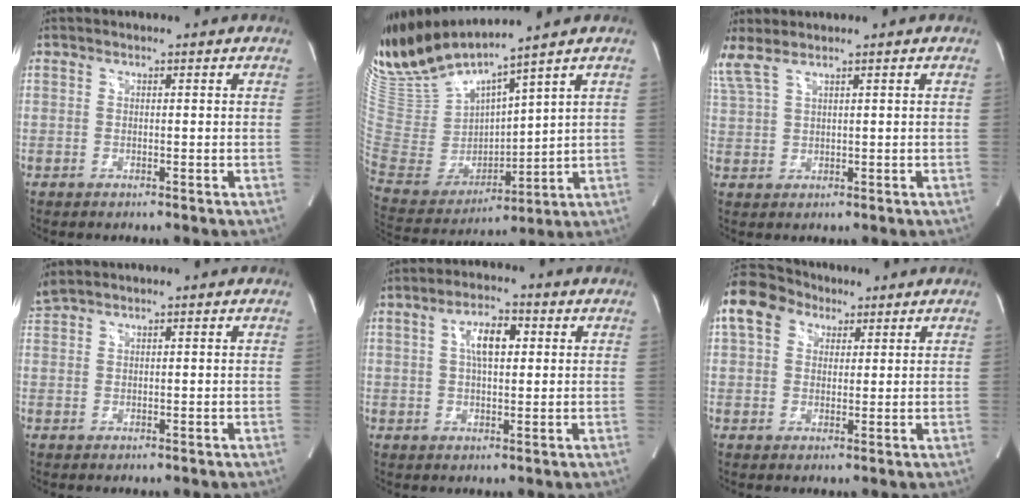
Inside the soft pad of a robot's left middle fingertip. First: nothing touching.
{"total": 13.7, "force": [12.3, -0.7, 5.9], "torque": [-0.134, -0.013, 0.258]}
{"total": 4.0, "force": [3.4, 0.5, 2.2], "torque": [-0.070, 0.015, 0.083]}
{"total": 2.0, "force": [1.9, -0.1, 0.7], "torque": [-0.023, 0.018, 0.045]}
{"total": 5.9, "force": [1.5, 2.3, 5.2], "torque": [-0.098, 0.013, 0.026]}
{"total": 10.7, "force": [5.6, 7.8, 4.7], "torque": [-0.113, 0.048, 0.099]}